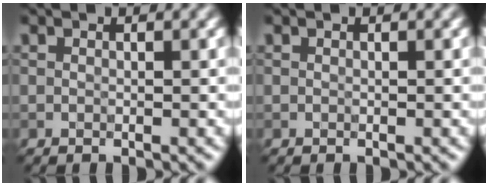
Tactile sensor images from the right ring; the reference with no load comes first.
{"total": 0.0}